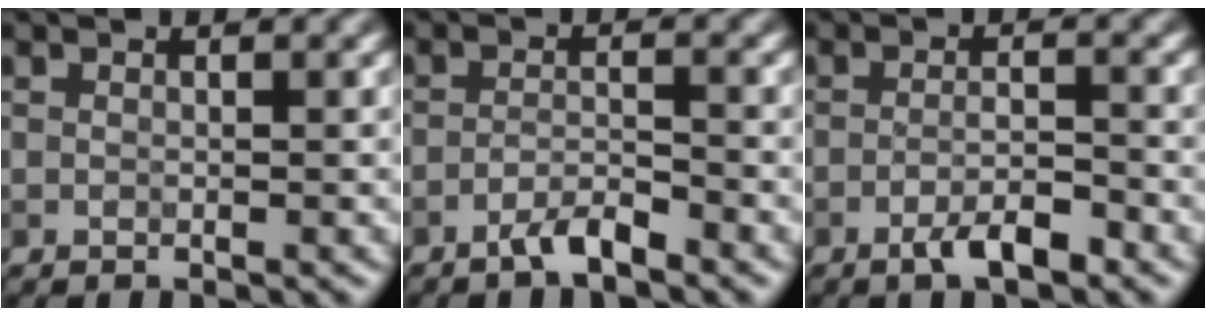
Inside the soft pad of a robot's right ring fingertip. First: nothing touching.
{"total": 2.3, "force": [-1.8, 0.3, 1.3], "torque": [-0.023, 0.007, -0.038]}
{"total": 3.0, "force": [-1.9, 0.6, 2.3], "torque": [-0.041, 0.003, -0.038]}